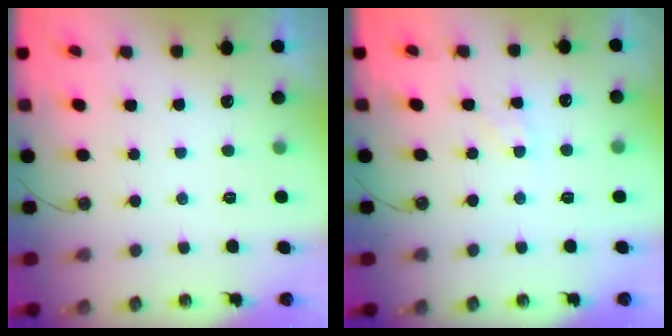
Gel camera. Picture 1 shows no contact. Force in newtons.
{"total": 4.6, "press": 4.5, "slide": 0.6}